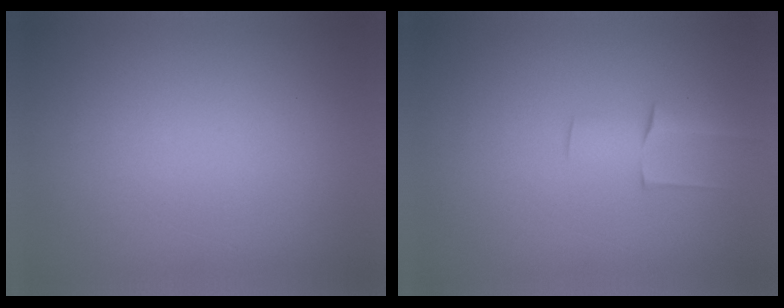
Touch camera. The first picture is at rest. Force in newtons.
{"total": 2.1}